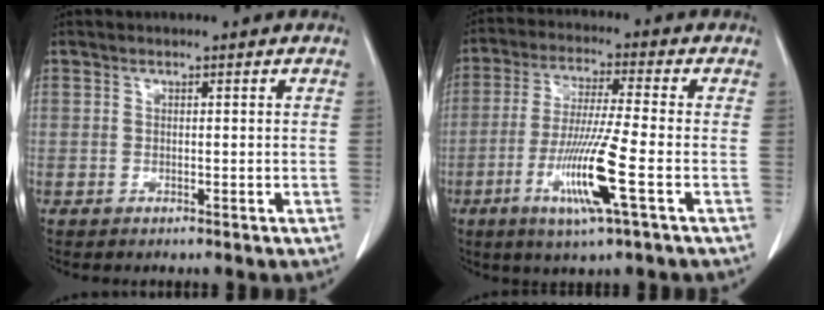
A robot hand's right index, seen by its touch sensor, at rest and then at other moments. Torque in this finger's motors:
{"motor_torque": [1.99, -0.14, 0.94, 0.21]}